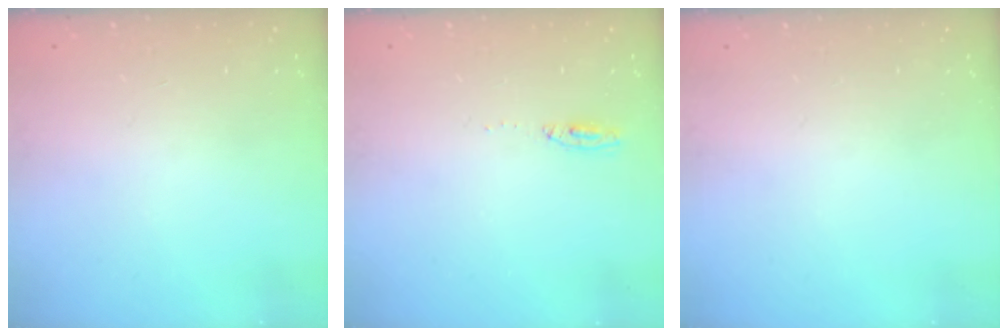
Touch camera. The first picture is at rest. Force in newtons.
{"total": 8.0, "press": 4.1, "slide": 6.9}
{"total": 0.0}